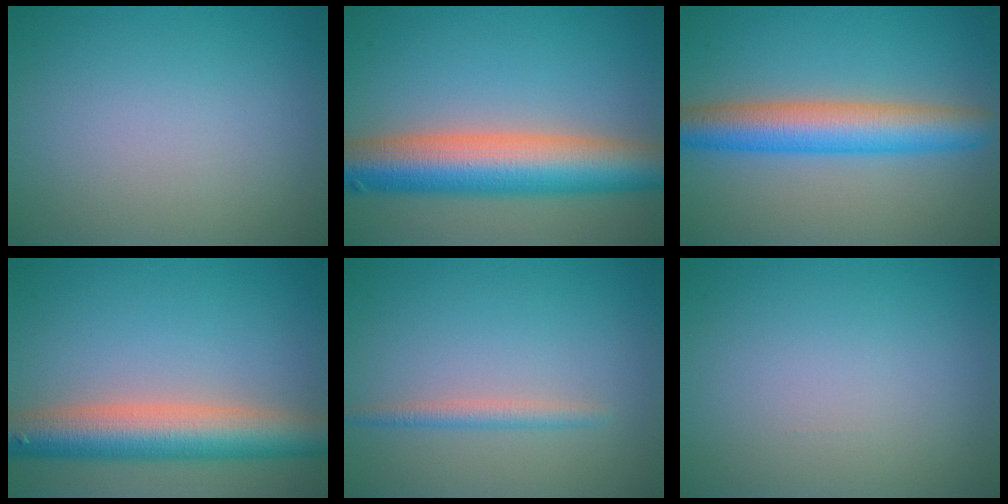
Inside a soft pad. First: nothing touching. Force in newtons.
{"total": 10.1, "press": 10.1, "slide": 0.4}
{"total": 6.6, "press": 6.6, "slide": 0.1}
{"total": 7.9, "press": 7.9, "slide": 0.5}
{"total": 1.5, "press": 1.5, "slide": 0.0}
{"total": 0.0}